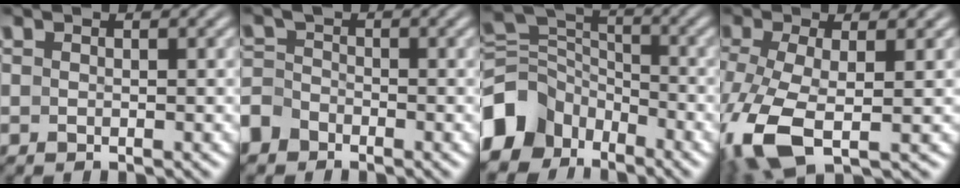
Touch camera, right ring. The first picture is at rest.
{"total": 3.3, "force": [-2.4, 2.2, 0.5], "torque": [-0.017, -0.021, -0.037]}
{"total": 8.9, "force": [-3.3, 7.2, 4.1], "torque": [-0.092, -0.036, -0.053]}
{"total": 6.9, "force": [-2.3, 3.7, 5.4], "torque": [-0.152, -0.044, -0.012]}